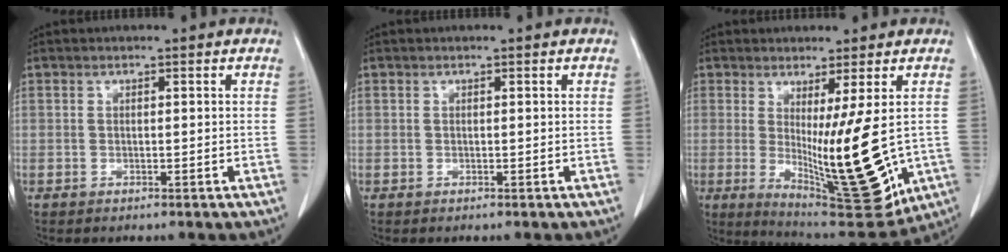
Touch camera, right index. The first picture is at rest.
{"total": 0.0}
{"total": 15.1, "force": [-0.9, 2.3, 14.9], "torque": [-0.227, -0.038, 0.001]}